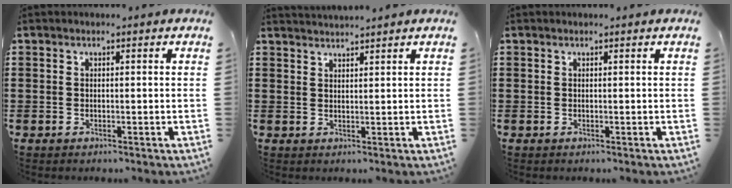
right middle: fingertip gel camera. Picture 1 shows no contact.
{"total": 1.9, "force": [1.9, -0.1, 0.0], "torque": [-0.004, 0.002, 0.036]}
{"total": 0.0}